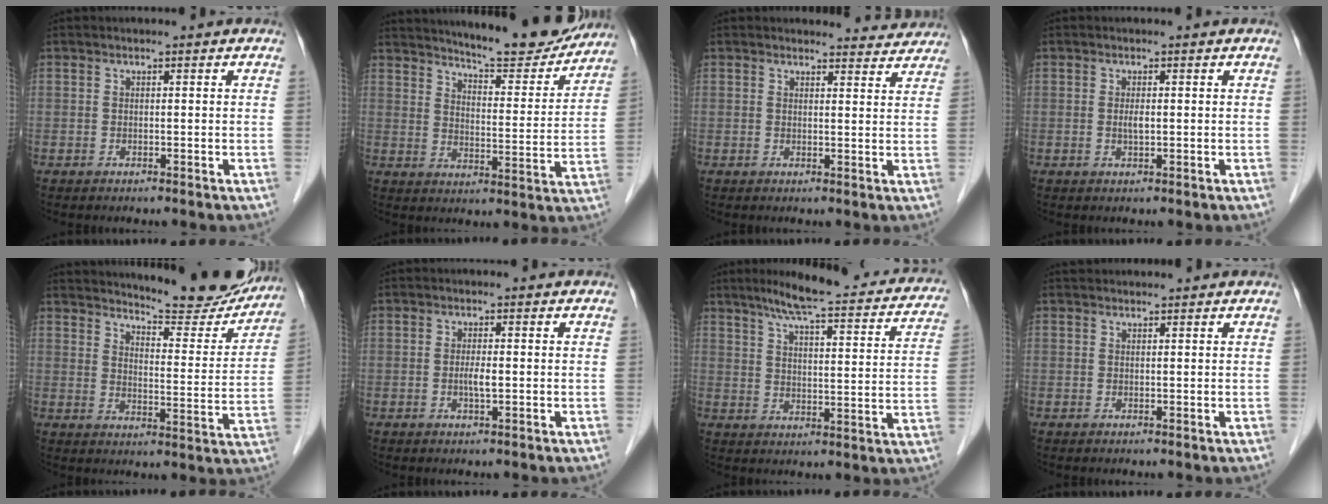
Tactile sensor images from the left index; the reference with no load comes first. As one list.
[{"total": 15.4, "force": [14.3, 1.7, 5.4], "torque": [-0.079, -0.028, 0.189]}, {"total": 5.1, "force": [5.0, 1.1, -0.2], "torque": [0.010, -0.009, 0.040]}, {"total": 1.2, "force": [0.1, 0.3, 1.2], "torque": [-0.024, -0.001, 0.001]}, {"total": 16.6, "force": [15.7, 2.1, 5.0], "torque": [-0.064, -0.051, 0.196]}, {"total": 1.8, "force": [-0.3, 0.3, 1.8], "torque": [-0.036, 0.000, -0.004]}, {"total": 21.9, "force": [18.2, 3.4, 11.8], "torque": [-0.158, 0.006, 0.222]}, {"total": 2.8, "force": [2.7, 0.5, 0.5], "torque": [-0.007, 0.031, 0.039]}]